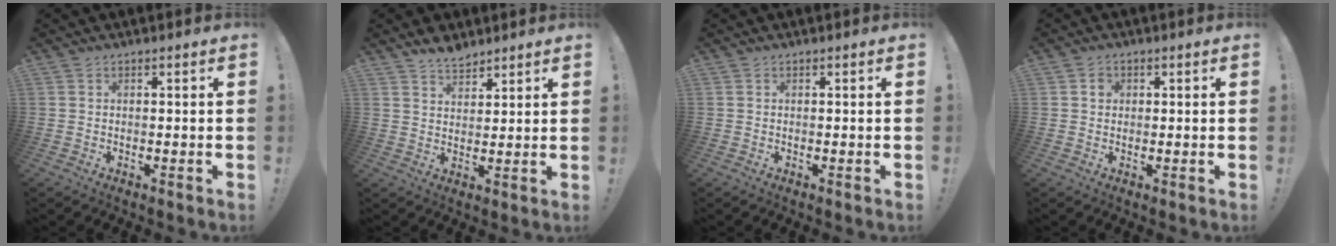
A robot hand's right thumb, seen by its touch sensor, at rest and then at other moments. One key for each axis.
{"total": 5.4, "fx": 4.7, "fy": 2.1, "fz": 1.5, "tx": -0.021, "ty": -0.032, "tz": 0.087}
{"total": 0.0}
{"total": 1.7, "fx": 0.2, "fy": 1.6, "fz": 0.7, "tx": 0.002, "ty": -0.001, "tz": 0.000}